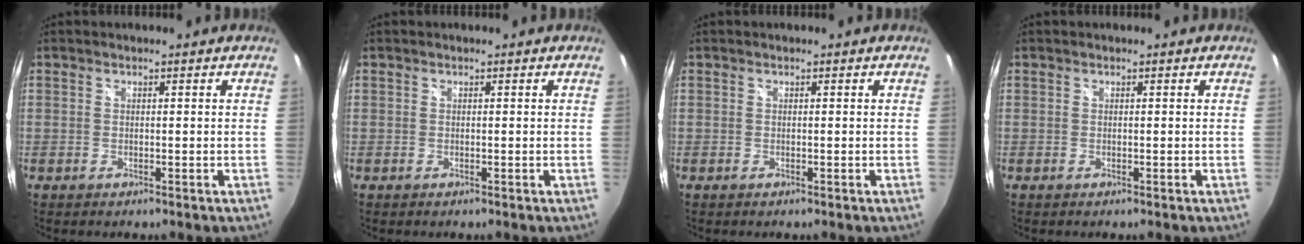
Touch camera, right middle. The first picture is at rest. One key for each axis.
{"total": 0.0}
{"total": 0.0}
{"total": 0.0}